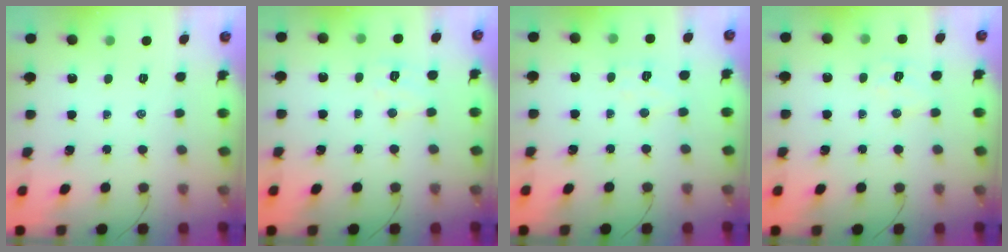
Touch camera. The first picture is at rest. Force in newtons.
{"total": 5.4, "press": 5.3, "slide": 1.1}
{"total": 5.0, "press": 4.9, "slide": 1.1}
{"total": 6.1, "press": 6.0, "slide": 1.2}